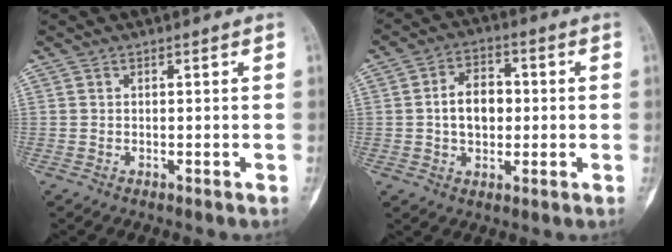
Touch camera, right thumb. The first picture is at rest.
{"total": 8.5, "force": [0.1, 5.9, 6.1], "torque": [-0.080, 0.015, -0.001]}